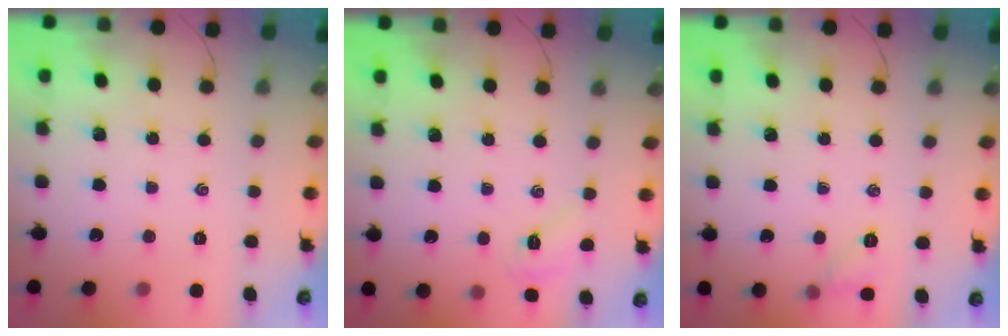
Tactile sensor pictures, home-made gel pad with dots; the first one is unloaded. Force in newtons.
{"total": 5.4, "press": 5.3, "slide": 1.0}
{"total": 5.1, "press": 5.0, "slide": 1.2}